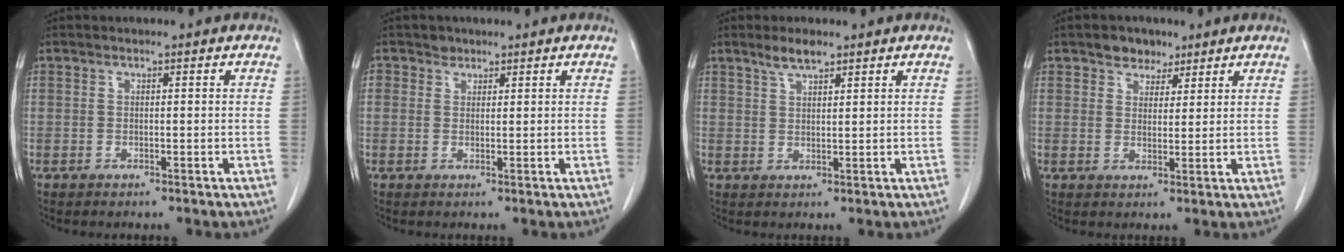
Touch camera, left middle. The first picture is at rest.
{"total": 1.5, "force": [1.0, 1.1, 0.0], "torque": [0.006, -0.002, 0.012]}
{"total": 3.3, "force": [2.6, 0.6, 1.9], "torque": [-0.043, 0.002, 0.051]}
{"total": 3.8, "force": [2.8, 2.5, 1.0], "torque": [-0.013, 0.004, 0.045]}